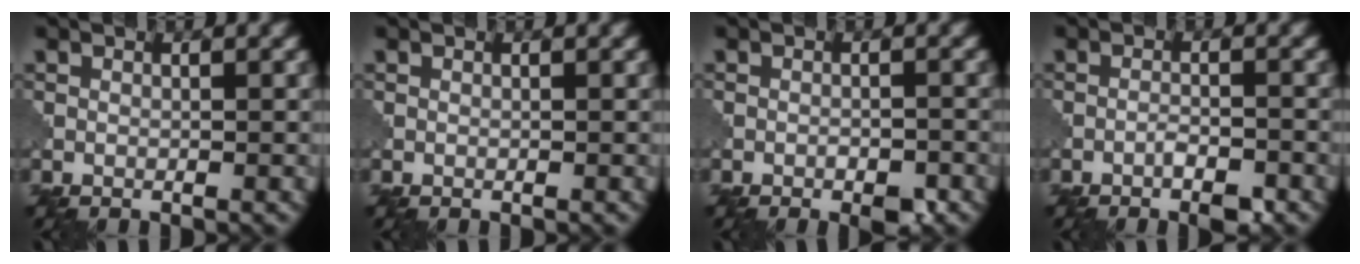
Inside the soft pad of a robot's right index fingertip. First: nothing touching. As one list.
[{"total": 0.0}, {"total": 2.3, "force": [-1.4, 0.9, 1.6], "torque": [-0.023, 0.000, -0.024]}, {"total": 2.4, "force": [-1.7, 0.5, 1.6], "torque": [-0.029, 0.001, -0.032]}]